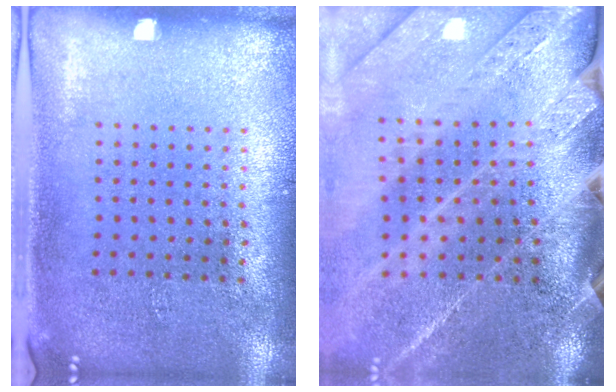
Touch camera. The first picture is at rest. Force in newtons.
{"total": 3.9, "press": 3.2, "slide": 2.2}